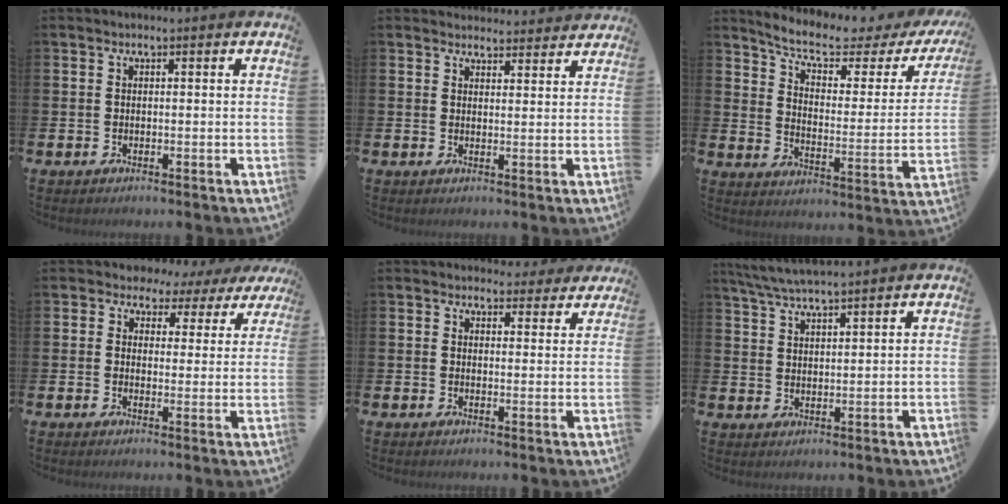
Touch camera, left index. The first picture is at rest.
{"total": 3.1, "force": [3.1, 0.7, -0.1], "torque": [0.004, -0.020, 0.055]}
{"total": 6.5, "force": [5.3, 1.7, 3.3], "torque": [-0.088, -0.038, 0.084]}
{"total": 3.2, "force": [2.1, 2.5, 0.1], "torque": [-0.018, -0.015, 0.029]}
{"total": 3.0, "force": [2.8, 1.1, 0.0], "torque": [0.008, -0.019, 0.046]}
{"total": 4.5, "force": [4.3, -0.2, 1.3], "torque": [-0.045, -0.014, 0.079]}